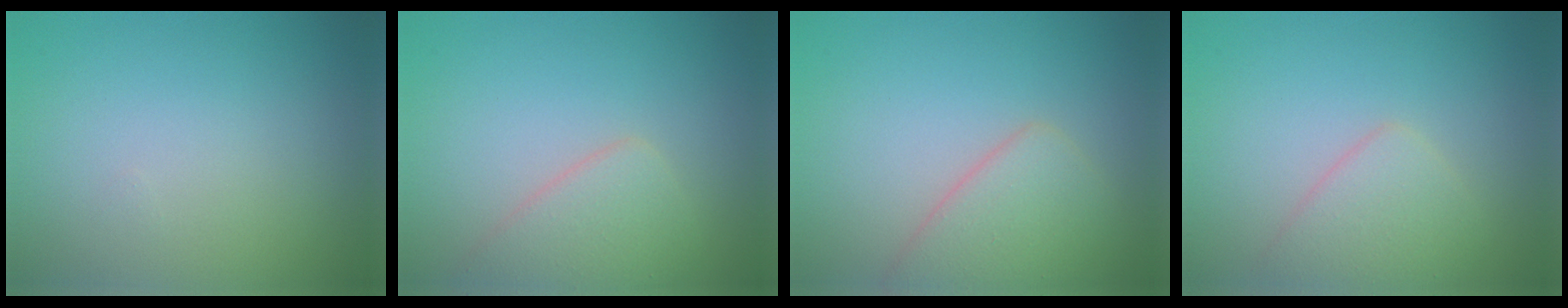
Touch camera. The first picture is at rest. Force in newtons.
{"total": 2.9, "press": 2.9, "slide": 0.2}
{"total": 3.9, "press": 3.9, "slide": 0.1}
{"total": 2.7, "press": 2.7, "slide": 0.1}